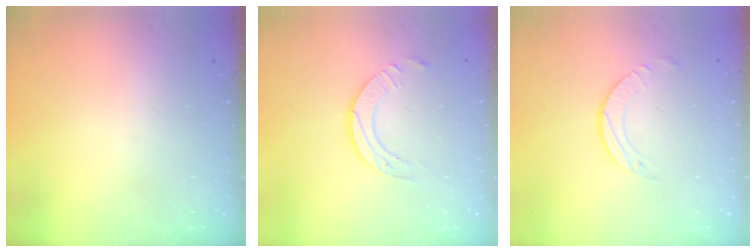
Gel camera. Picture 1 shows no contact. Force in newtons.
{"total": 6.9, "press": 6.9, "slide": 0.7}
{"total": 1.9, "press": 1.9, "slide": 0.2}